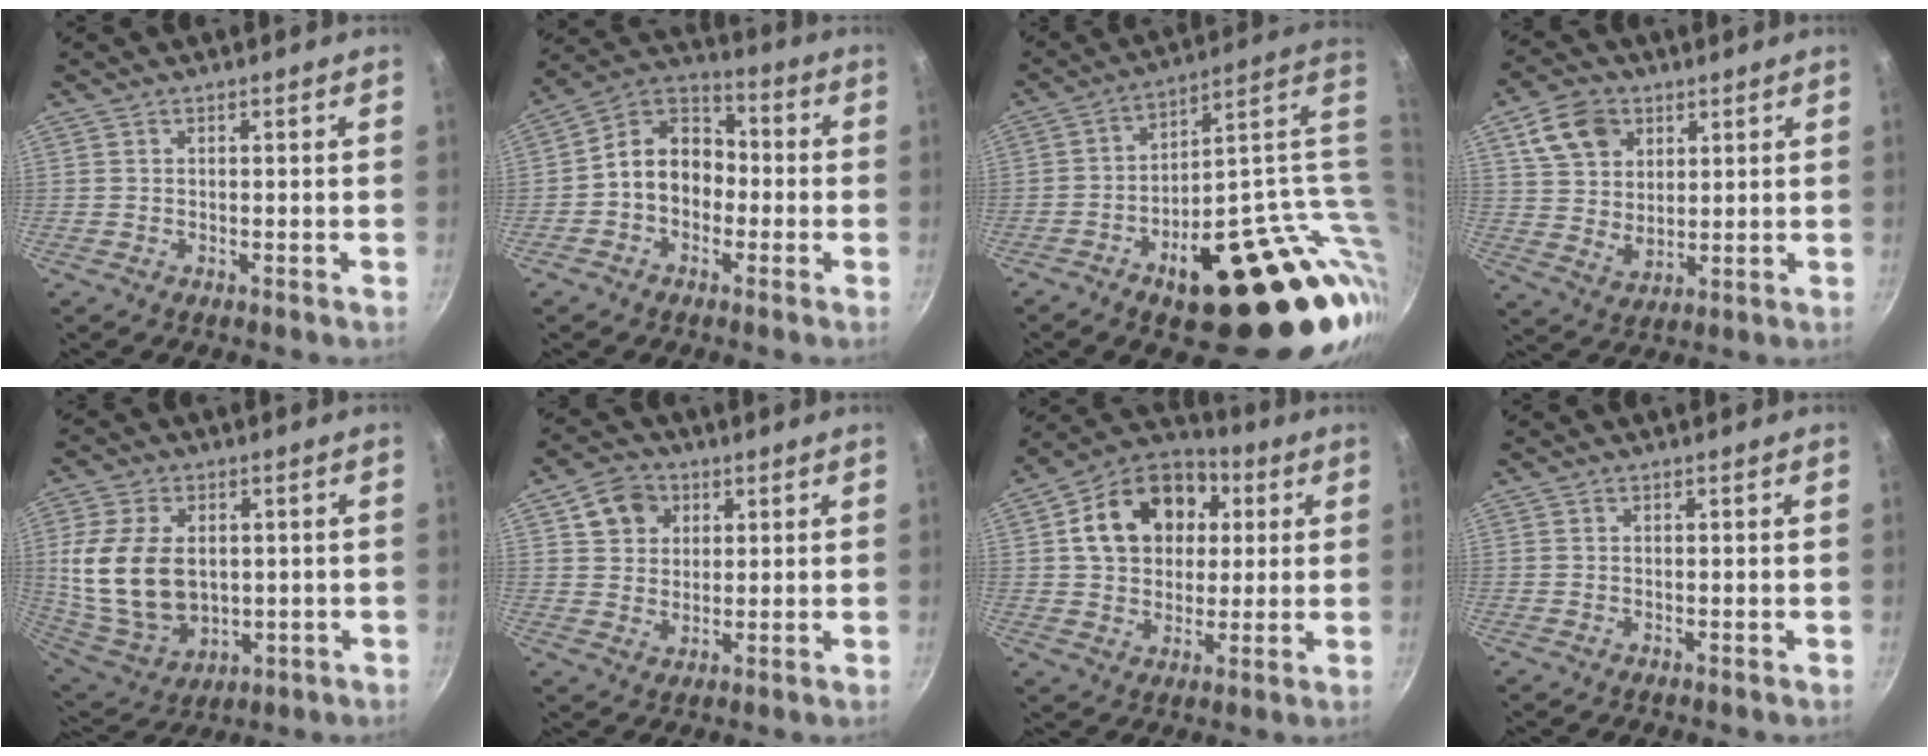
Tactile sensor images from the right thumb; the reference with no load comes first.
{"total": 10.7, "force": [-1.9, 8.4, 6.3], "torque": [-0.062, 0.046, -0.054]}
{"total": 29.6, "force": [-1.2, 13.2, 26.5], "torque": [-0.299, 0.004, 0.010]}
{"total": 10.7, "force": [4.8, 7.9, 5.4], "torque": [-0.077, -0.010, 0.091]}
{"total": 17.5, "force": [1.2, 12.1, 12.6], "torque": [-0.232, -0.012, 0.042]}
{"total": 7.7, "force": [3.1, 6.4, 3.0], "torque": [-0.022, 0.002, 0.051]}
{"total": 17.7, "force": [4.2, 13.5, 10.6], "torque": [-0.154, 0.023, 0.060]}
{"total": 0.0}